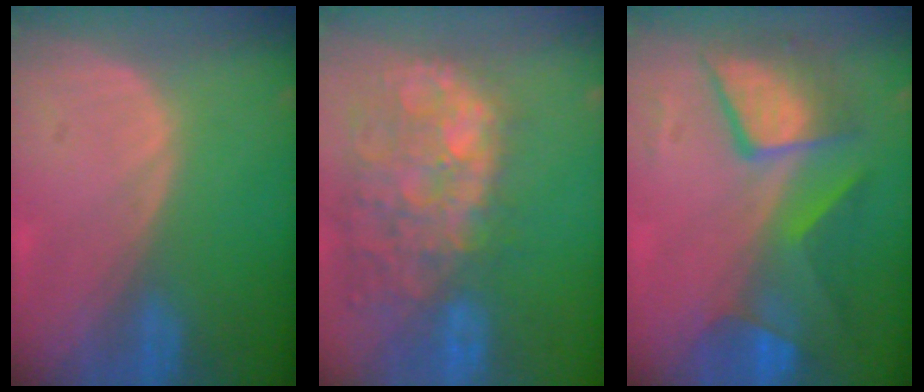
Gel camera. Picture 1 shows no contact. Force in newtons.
{"total": 14.2, "press": 11.6, "slide": 8.1}
{"total": 9.2, "press": 9.2, "slide": 0.6}